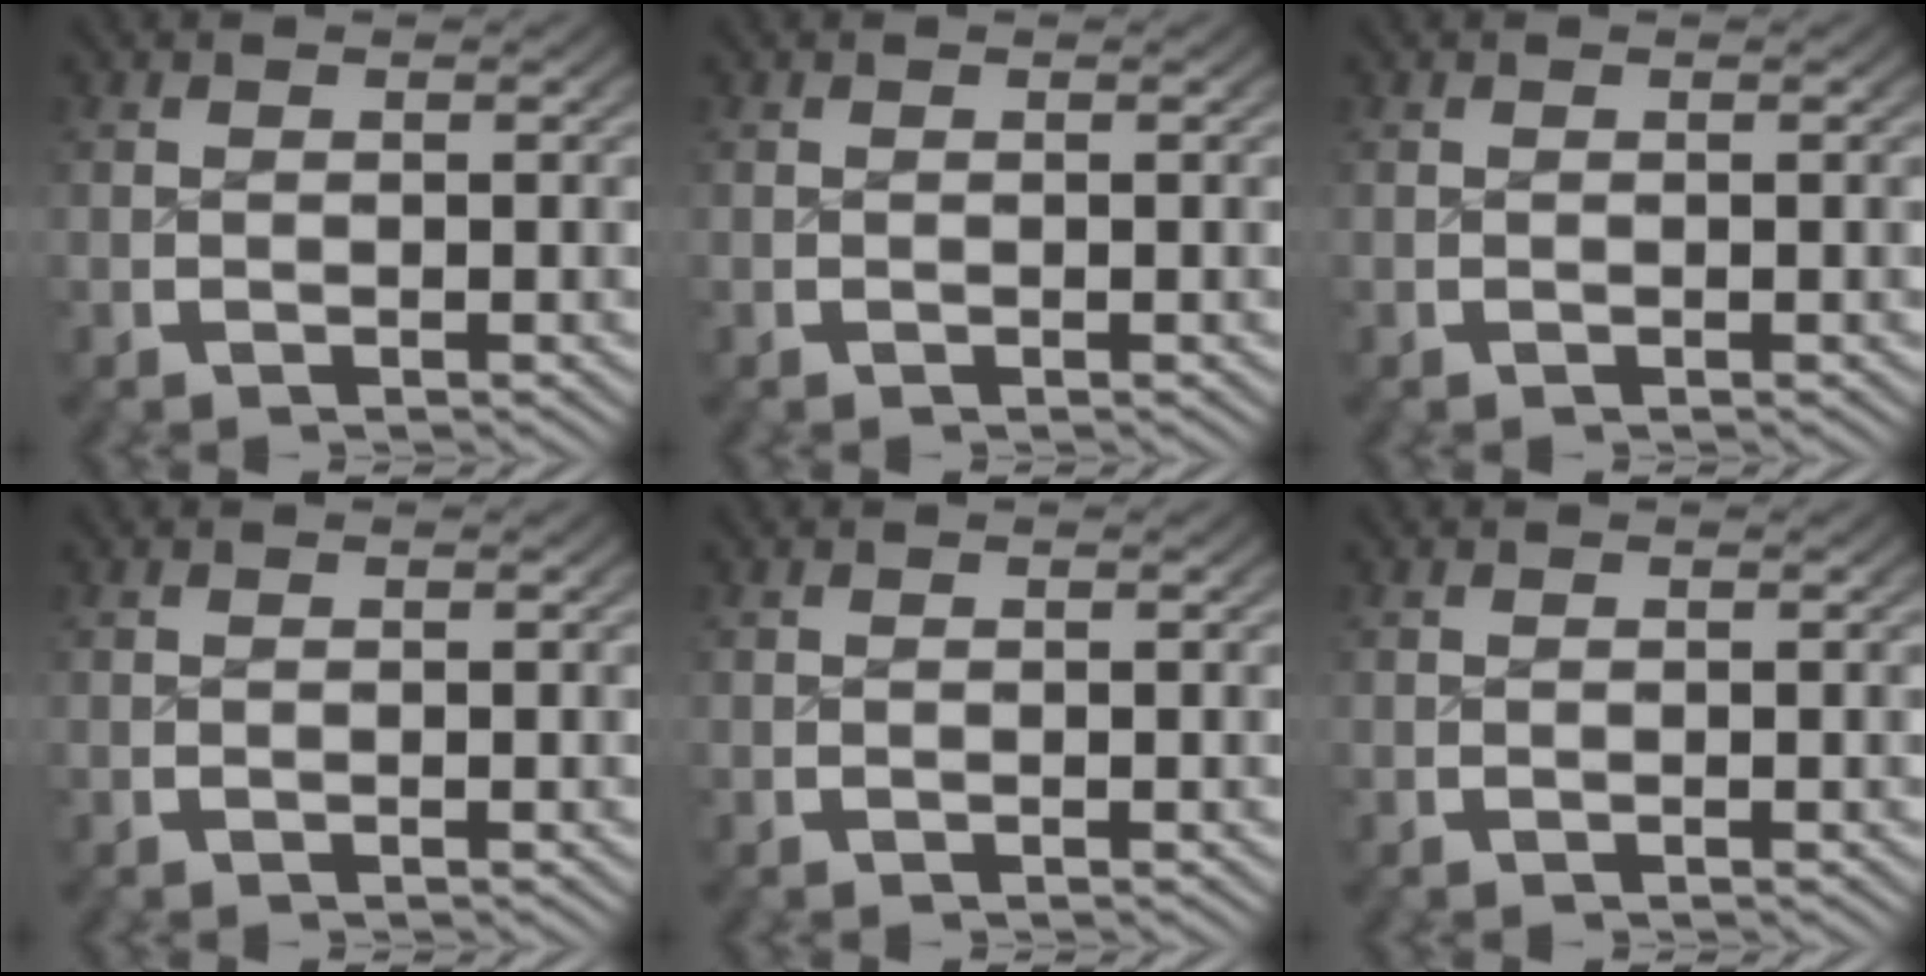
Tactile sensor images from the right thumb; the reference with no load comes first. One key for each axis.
{"total": 0.0}
{"total": 0.0}
{"total": 0.0}
{"total": 0.0}
{"total": 0.0}